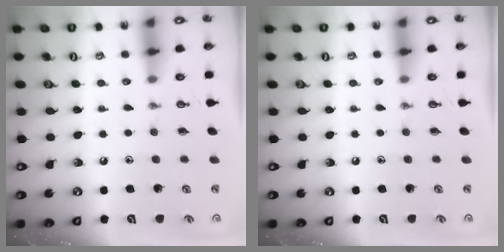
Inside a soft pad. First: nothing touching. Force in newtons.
{"total": 0.0}